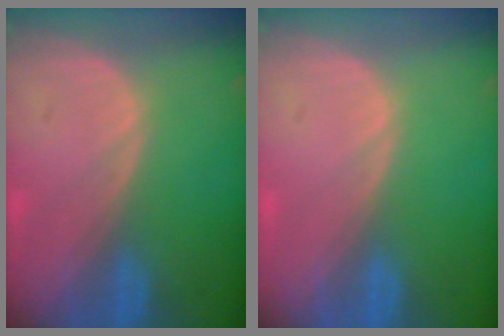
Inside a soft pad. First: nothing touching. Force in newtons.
{"total": 0.0}